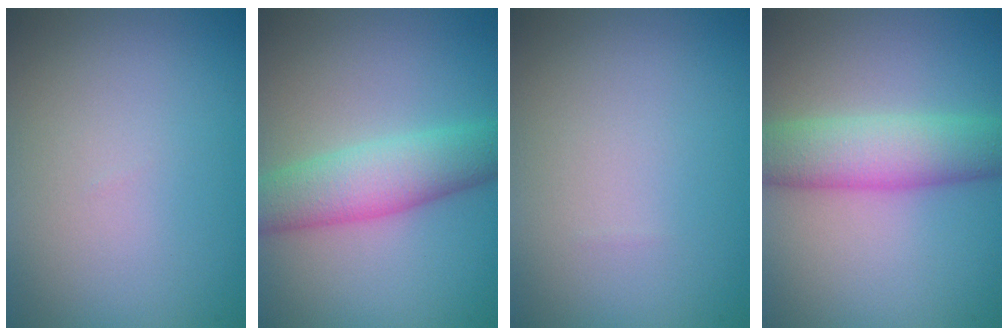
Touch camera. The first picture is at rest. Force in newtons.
{"total": 5.4, "press": 5.4, "slide": 0.4}
{"total": 0.0}
{"total": 5.7, "press": 5.7, "slide": 0.2}